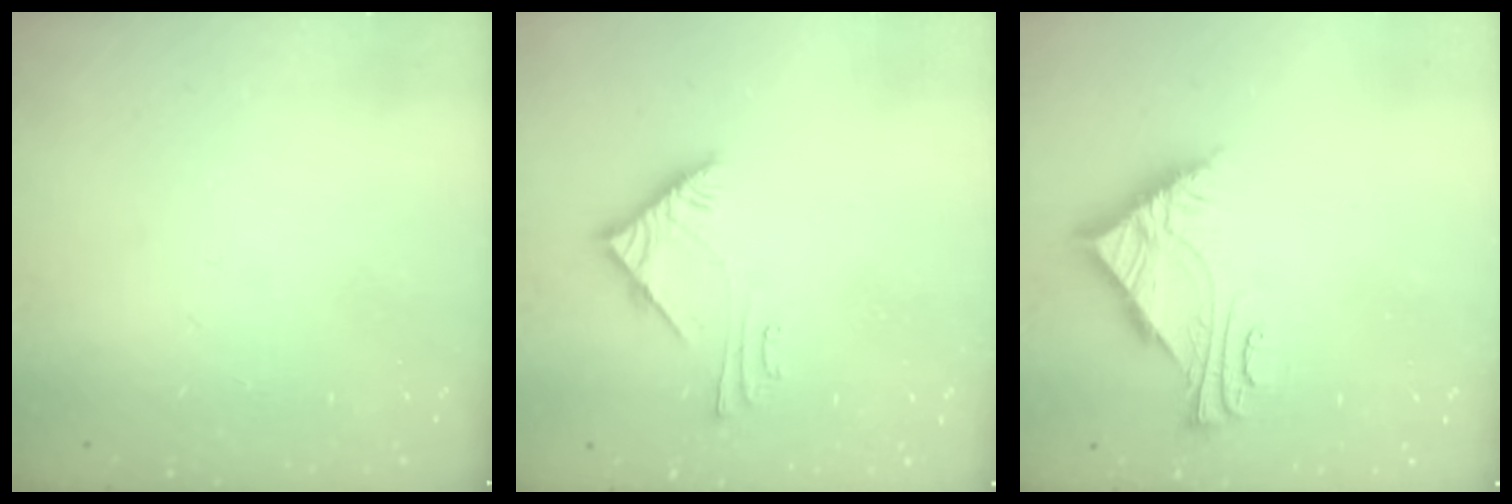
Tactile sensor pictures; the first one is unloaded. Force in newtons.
{"total": 6.0, "press": 6.0, "slide": 0.7}
{"total": 7.9, "press": 7.8, "slide": 1.1}